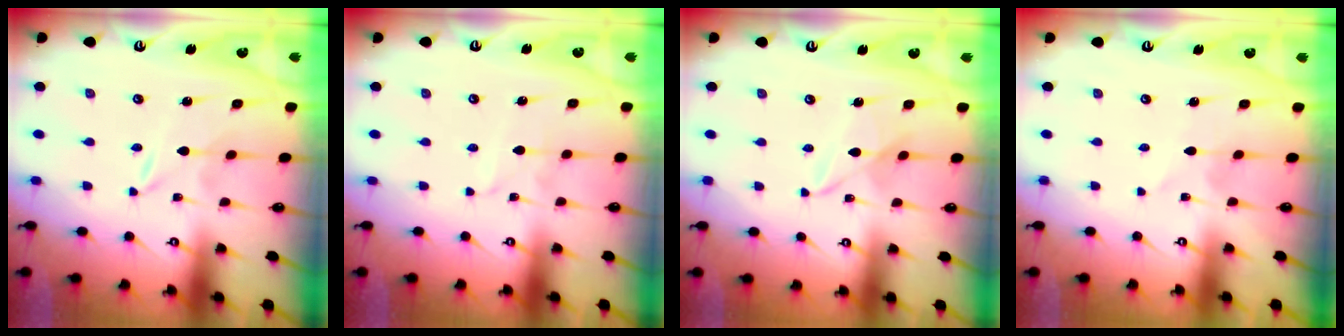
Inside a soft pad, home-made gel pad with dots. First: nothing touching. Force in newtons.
{"total": 1.4, "press": 1.4, "slide": 0.1}
{"total": 4.0, "press": 4.0, "slide": 0.3}
{"total": 1.4, "press": 1.4, "slide": 0.2}